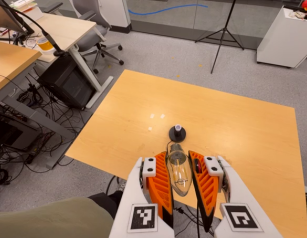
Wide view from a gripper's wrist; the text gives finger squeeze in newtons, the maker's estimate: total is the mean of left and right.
{"total": 20.7, "left": 22.5, "right": 18.9}